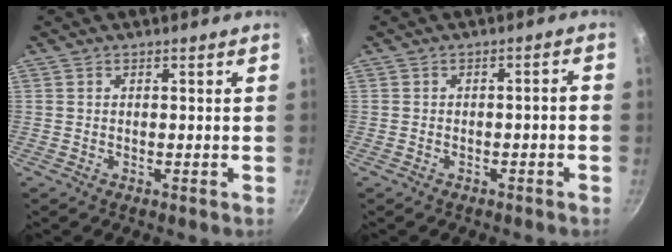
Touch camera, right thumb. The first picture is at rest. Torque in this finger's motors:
{"motor_torque": [0.24, -0.56, -0.08, -0.14, 0.04]}